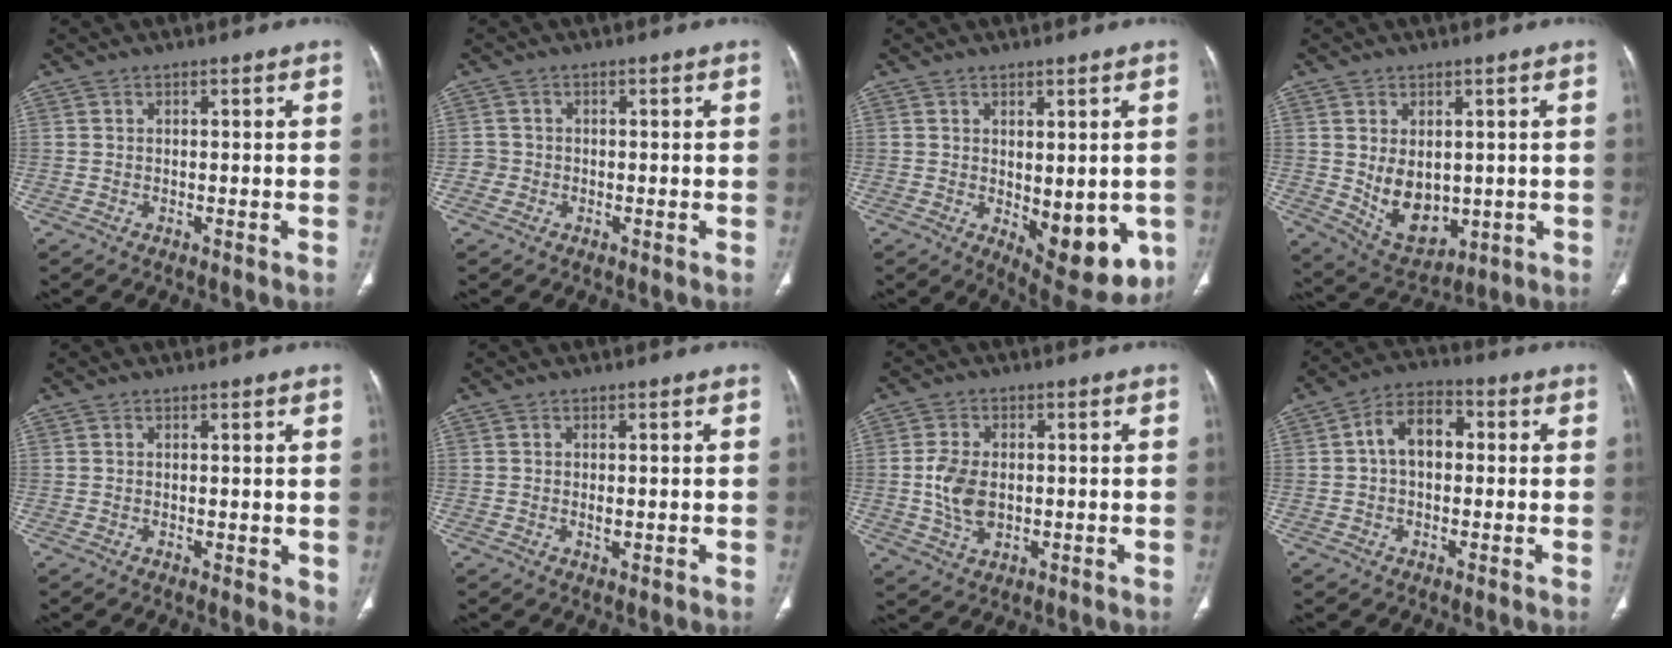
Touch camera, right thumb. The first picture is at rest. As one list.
[{"total": 1.7, "force": [-0.5, 1.6, 0.0], "torque": [0.013, 0.008, -0.014]}, {"total": 12.7, "force": [-2.6, 5.9, 11.0], "torque": [-0.107, -0.020, -0.014]}, {"total": 9.8, "force": [0.0, 6.7, 7.2], "torque": [-0.090, -0.014, 0.028]}, {"total": 2.7, "force": [0.4, 1.1, 2.4], "torque": [-0.032, -0.012, 0.006]}, {"total": 1.2, "force": [-0.1, 0.6, 1.0], "torque": [-0.018, -0.003, 0.000]}, {"total": 7.2, "force": [-0.2, 4.8, 5.3], "torque": [-0.101, -0.001, 0.000]}, {"total": 8.2, "force": [0.7, 5.5, 6.1], "torque": [-0.090, 0.027, 0.002]}]